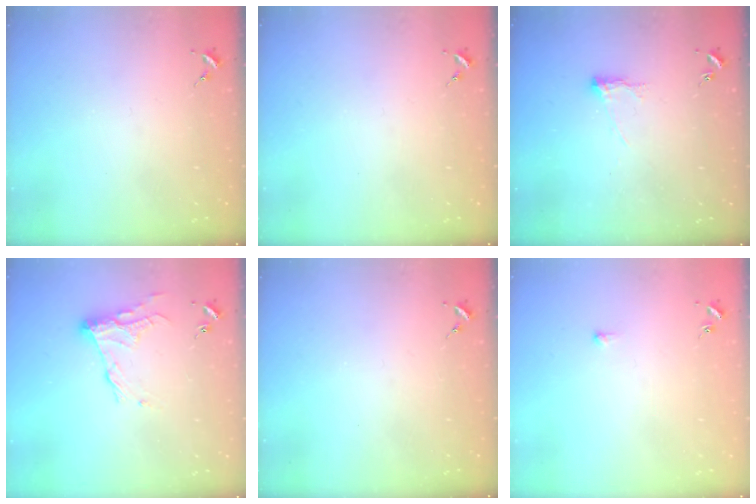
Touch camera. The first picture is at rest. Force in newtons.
{"total": 0.0}
{"total": 5.7, "press": 5.6, "slide": 0.9}
{"total": 11.5, "press": 11.5, "slide": 0.7}
{"total": 0.0}
{"total": 2.9, "press": 2.8, "slide": 0.6}